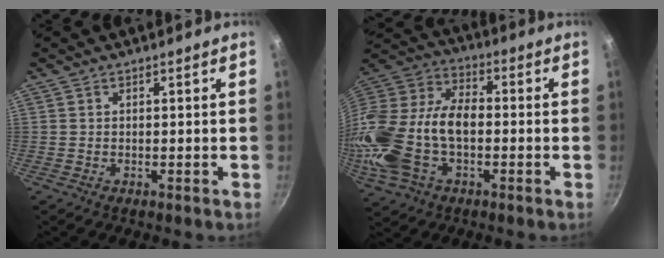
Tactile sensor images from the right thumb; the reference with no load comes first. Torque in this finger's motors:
{"motor_torque": [2.52, 2.48, 1.48, -1.29, 0.32]}